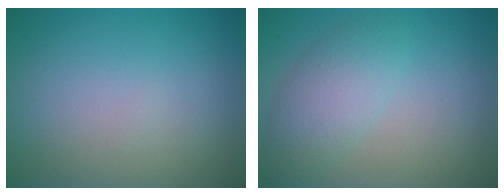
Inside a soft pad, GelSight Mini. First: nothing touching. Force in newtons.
{"total": 3.7, "press": 3.7, "slide": 0.2}